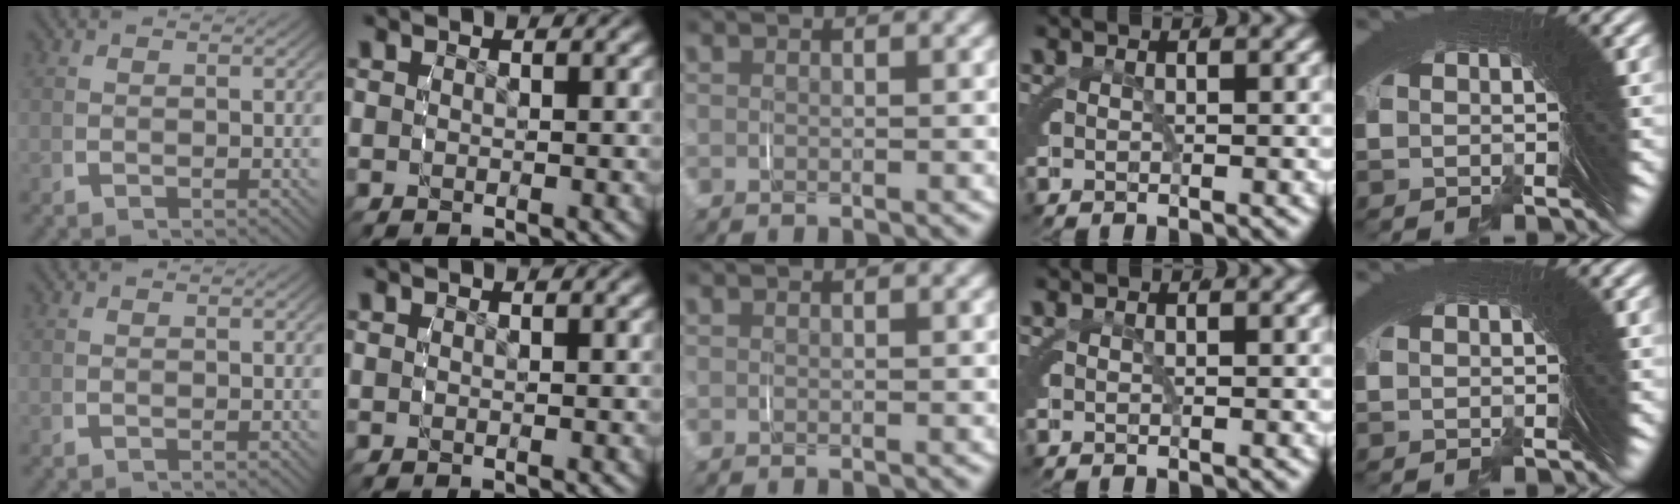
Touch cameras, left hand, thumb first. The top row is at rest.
{}